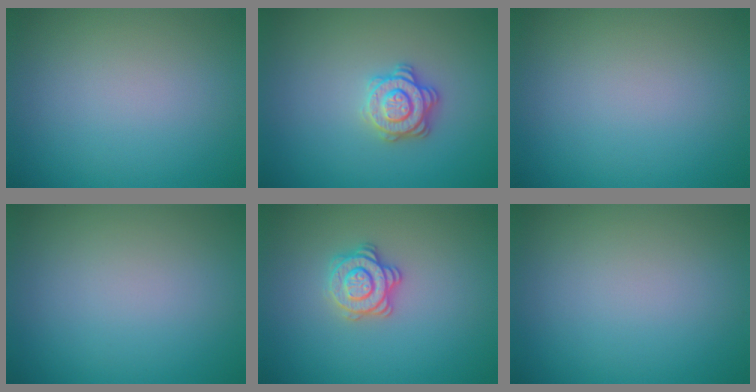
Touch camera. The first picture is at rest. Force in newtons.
{"total": 2.9, "press": 2.8, "slide": 0.9}
{"total": 0.0}
{"total": 0.0}
{"total": 2.8, "press": 2.6, "slide": 1.0}
{"total": 0.0}